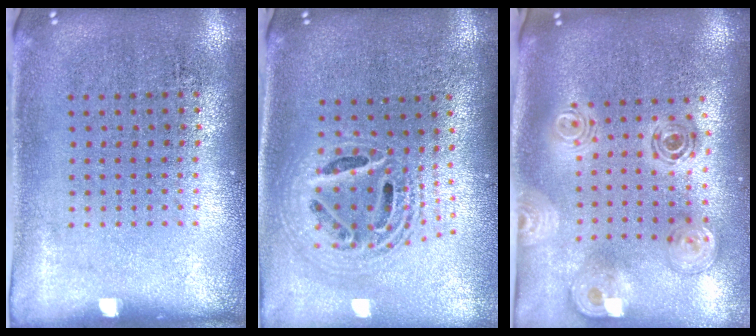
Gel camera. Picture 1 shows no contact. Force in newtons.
{"total": 2.2, "press": 1.7, "slide": 1.4}
{"total": 1.7, "press": 1.5, "slide": 0.8}